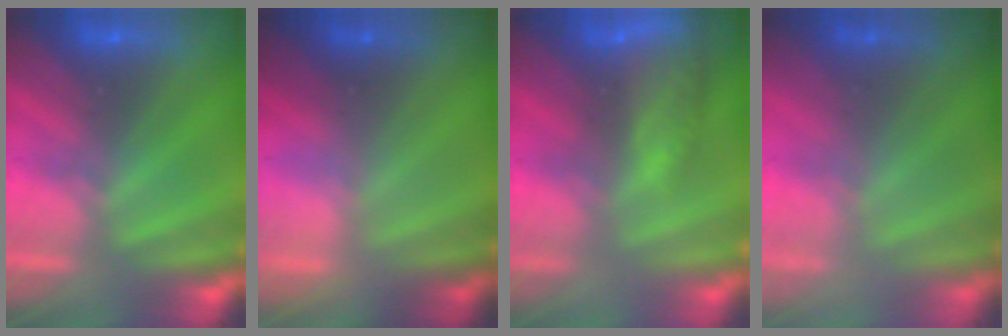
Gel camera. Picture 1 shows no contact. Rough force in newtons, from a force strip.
{"total": 2.4}
{"total": 7.4}
{"total": 2.3}